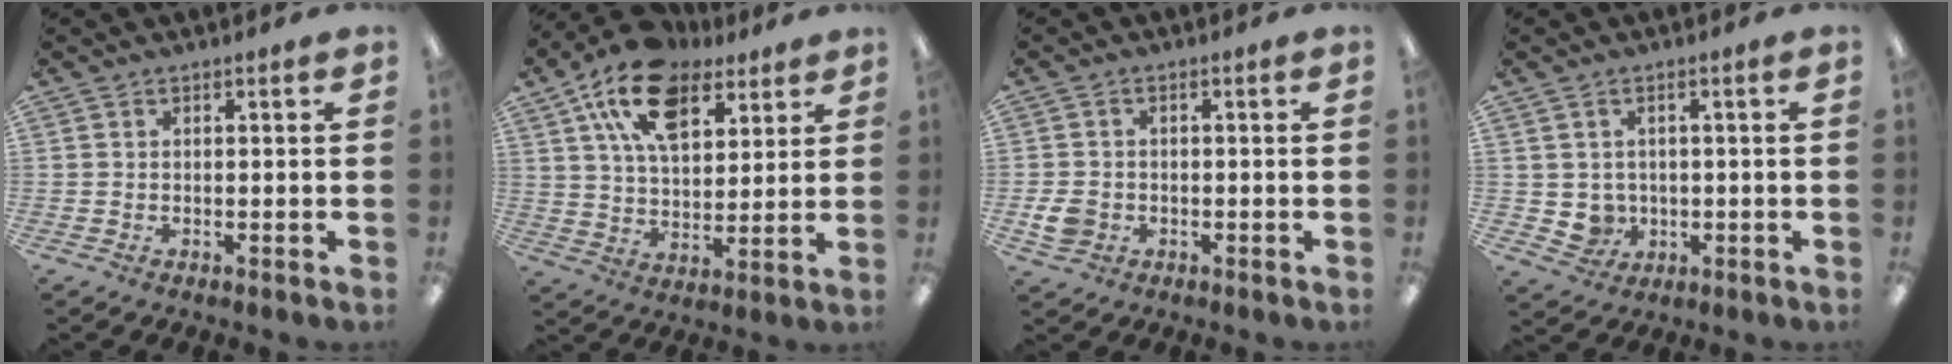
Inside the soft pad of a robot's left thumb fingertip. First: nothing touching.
{"total": 17.4, "force": [10.1, 9.9, 10.0], "torque": [-0.179, -0.031, 0.184]}
{"total": 4.0, "force": [-1.0, 3.4, 1.9], "torque": [-0.036, 0.000, -0.020]}
{"total": 4.2, "force": [0.5, 4.0, 1.1], "torque": [-0.026, 0.005, 0.011]}